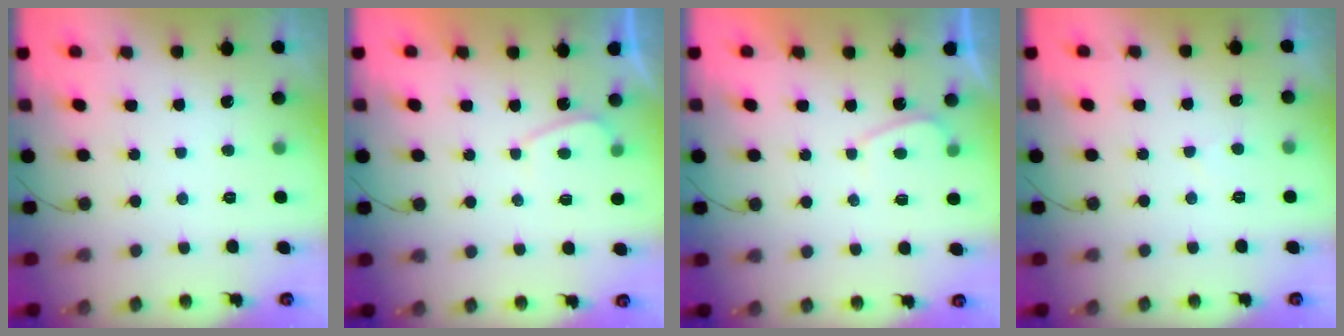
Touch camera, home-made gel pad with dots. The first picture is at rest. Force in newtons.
{"total": 0.8, "press": 0.6, "slide": 0.5}
{"total": 0.8, "press": 0.6, "slide": 0.5}
{"total": 1.7, "press": 1.6, "slide": 0.4}